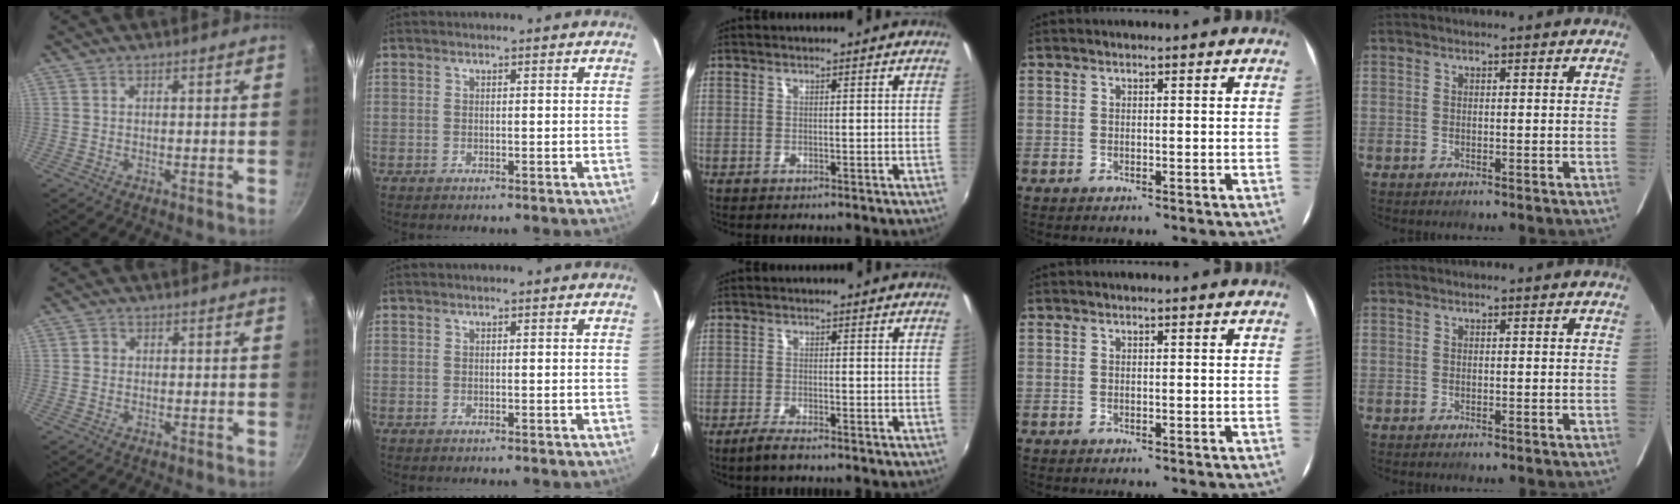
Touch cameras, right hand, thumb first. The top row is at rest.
{"thumb": {"total": 1.2, "force": [0.0, 1.1, 0.3], "torque": [-0.001, 0.003, -0.003]}, "middle": {"total": 2.7, "force": [-2.2, 0.2, 1.6], "torque": [-0.048, -0.005, -0.046]}}